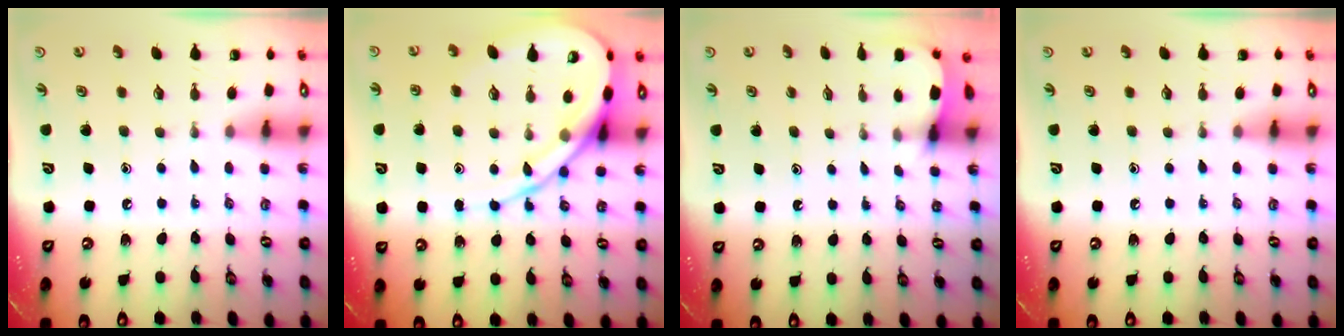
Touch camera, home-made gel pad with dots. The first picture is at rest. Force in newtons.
{"total": 14.0, "press": 13.9, "slide": 1.0}
{"total": 2.6, "press": 2.6, "slide": 0.3}
{"total": 0.0}